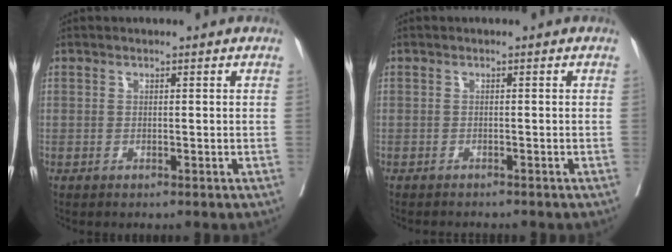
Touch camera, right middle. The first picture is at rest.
{"total": 2.3, "force": [-2.3, 0.2, 0.4], "torque": [-0.008, -0.006, -0.031]}